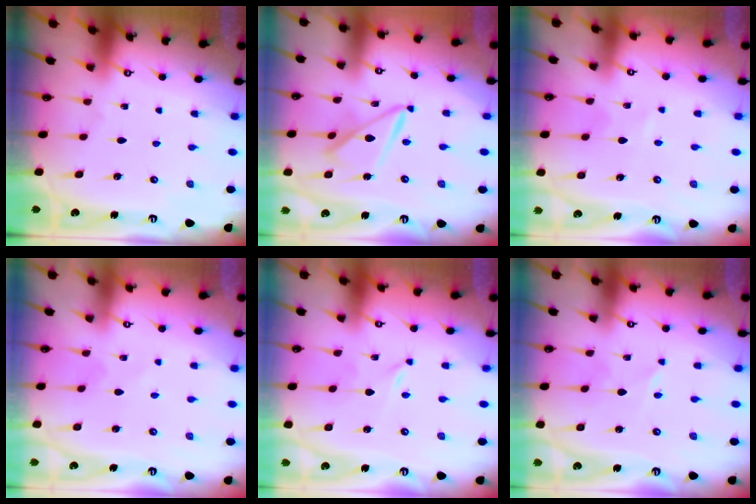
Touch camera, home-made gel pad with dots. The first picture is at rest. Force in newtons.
{"total": 12.2, "press": 12.1, "slide": 1.1}
{"total": 1.7, "press": 1.6, "slide": 0.2}
{"total": 2.1, "press": 2.1, "slide": 0.3}
{"total": 0.0}
{"total": 2.6, "press": 2.6, "slide": 0.2}